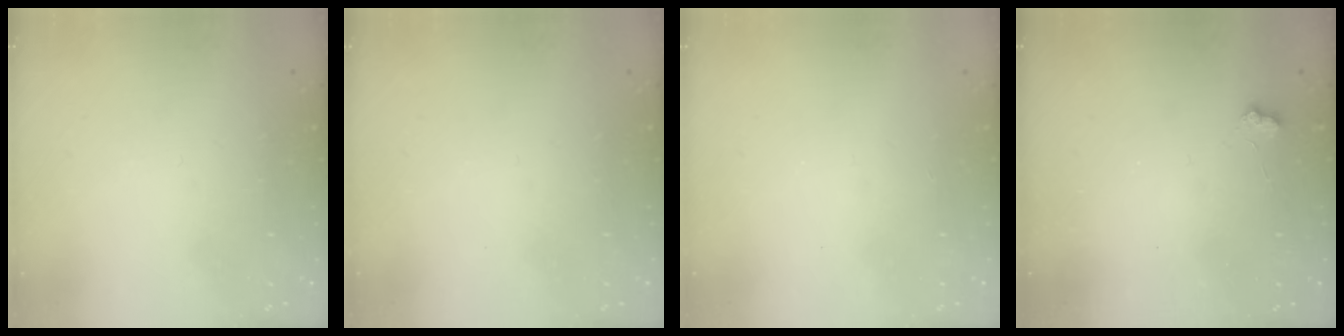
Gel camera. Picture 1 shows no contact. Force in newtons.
{"total": 0.0}
{"total": 0.7, "press": 0.7, "slide": 0.2}
{"total": 2.4, "press": 2.4, "slide": 0.5}